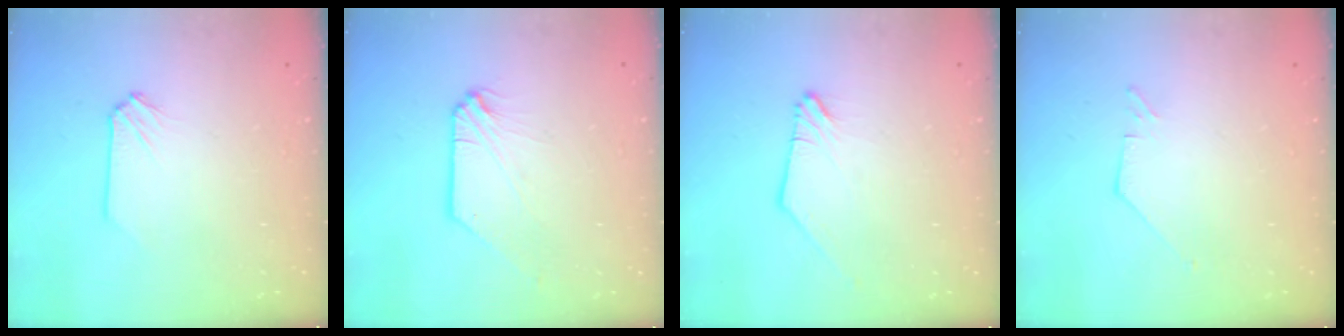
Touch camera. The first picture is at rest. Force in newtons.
{"total": 0.0}
{"total": 0.0}
{"total": 1.2, "press": 1.1, "slide": 0.1}